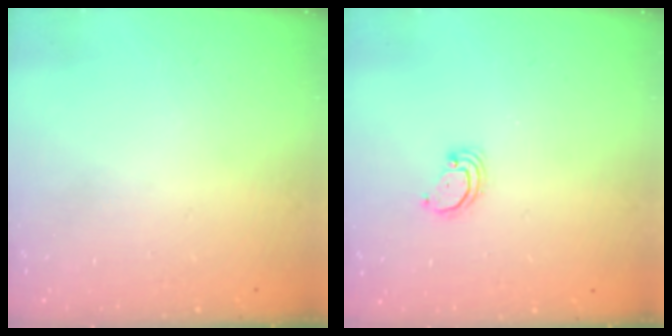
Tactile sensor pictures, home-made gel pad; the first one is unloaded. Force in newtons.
{"total": 2.6, "press": 2.6, "slide": 0.1}